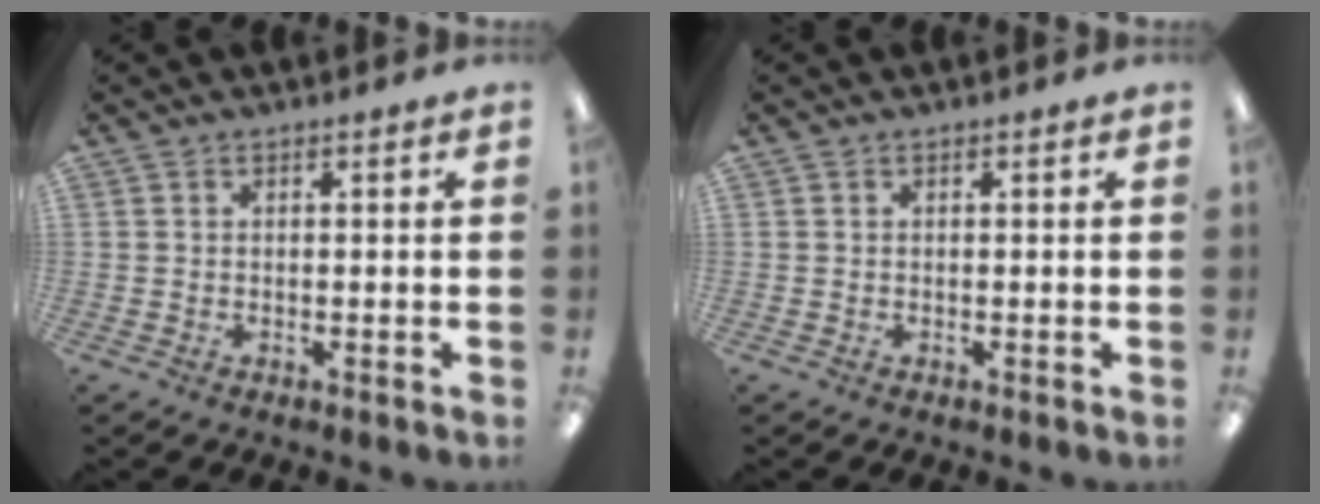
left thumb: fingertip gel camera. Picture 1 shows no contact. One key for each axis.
{"total": 0.0}